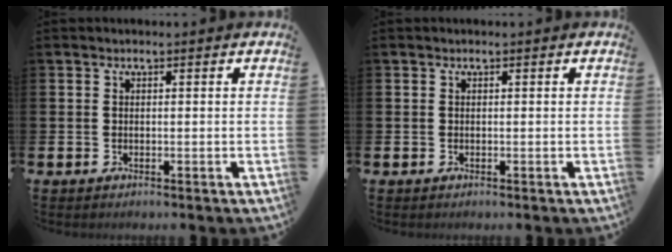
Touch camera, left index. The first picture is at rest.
{"total": 0.0}